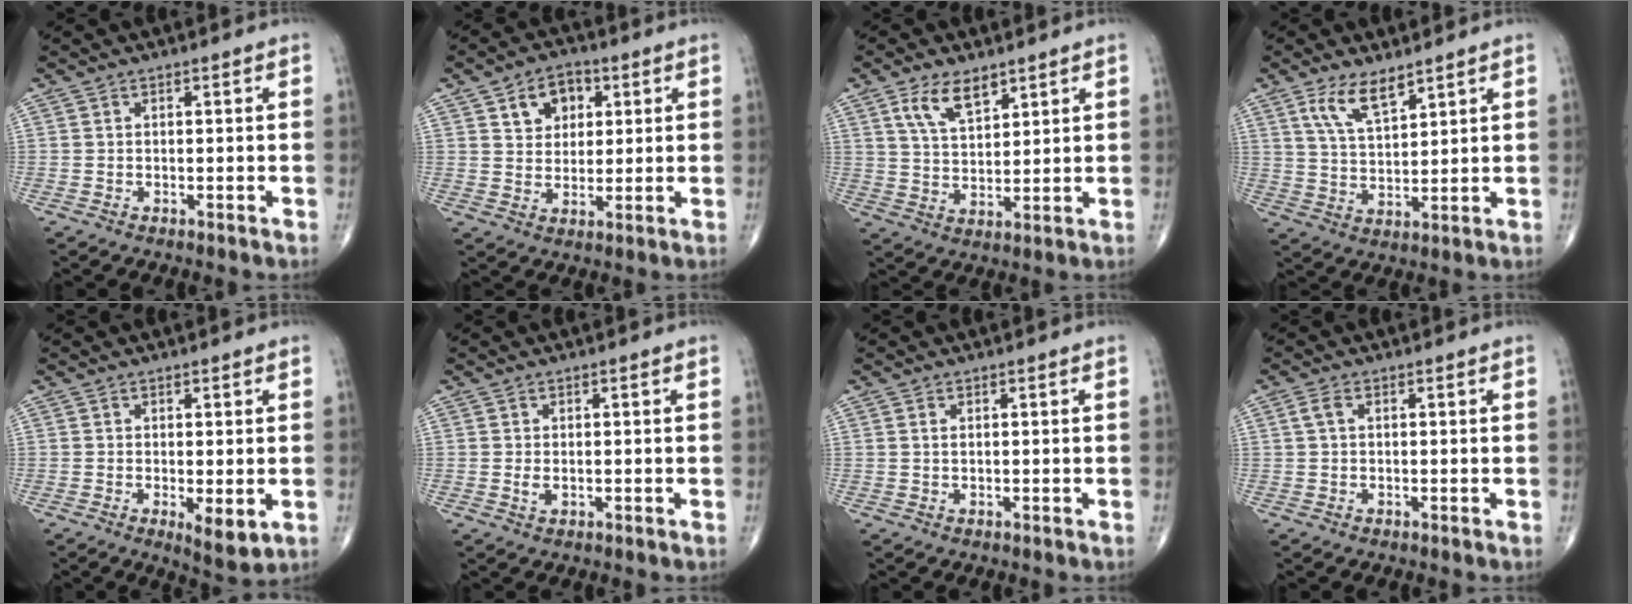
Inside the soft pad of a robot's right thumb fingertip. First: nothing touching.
{"total": 7.6, "force": [3.1, 5.6, 4.1], "torque": [-0.029, -0.010, 0.046]}
{"total": 7.6, "force": [4.6, 3.7, 4.8], "torque": [-0.074, -0.026, 0.089]}
{"total": 7.2, "force": [4.7, 2.7, 4.8], "torque": [-0.081, -0.029, 0.094]}
{"total": 4.8, "force": [-1.0, 1.7, 4.4], "torque": [-0.064, -0.016, -0.011]}
{"total": 1.2, "force": [0.0, 0.8, 1.0], "torque": [-0.019, -0.003, 0.000]}
{"total": 0.7, "force": [0.2, 0.3, 0.5], "torque": [-0.014, 0.004, 0.006]}
{"total": 1.8, "force": [0.4, 1.0, 1.4], "torque": [-0.033, 0.009, 0.008]}